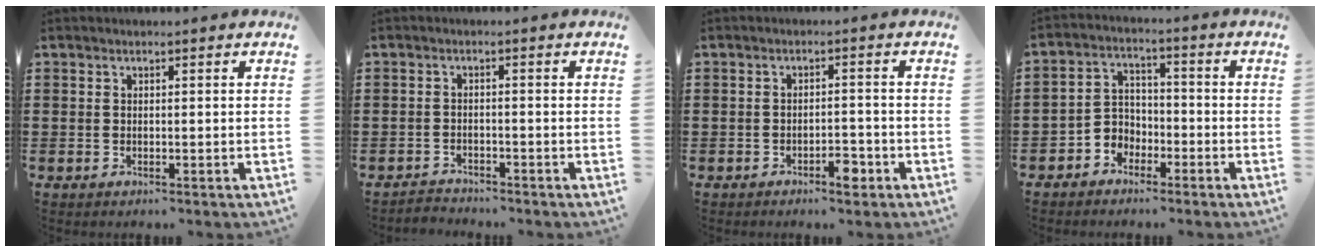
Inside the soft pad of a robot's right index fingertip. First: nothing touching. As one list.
[{"total": 1.9, "force": [-1.9, 0.4, -0.2], "torque": [-0.003, 0.003, -0.043]}, {"total": 3.2, "force": [-2.1, 1.1, 2.1], "torque": [-0.034, 0.005, -0.040]}, {"total": 3.6, "force": [-2.7, 2.4, 0.4], "torque": [-0.020, 0.005, -0.059]}]